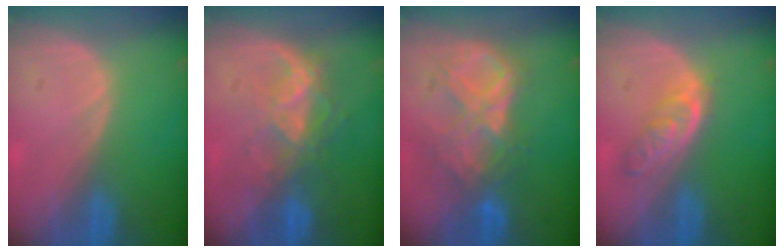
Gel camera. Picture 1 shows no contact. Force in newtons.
{"total": 6.8, "press": 6.2, "slide": 2.8}
{"total": 8.9, "press": 7.8, "slide": 4.4}
{"total": 4.7, "press": 4.4, "slide": 1.6}